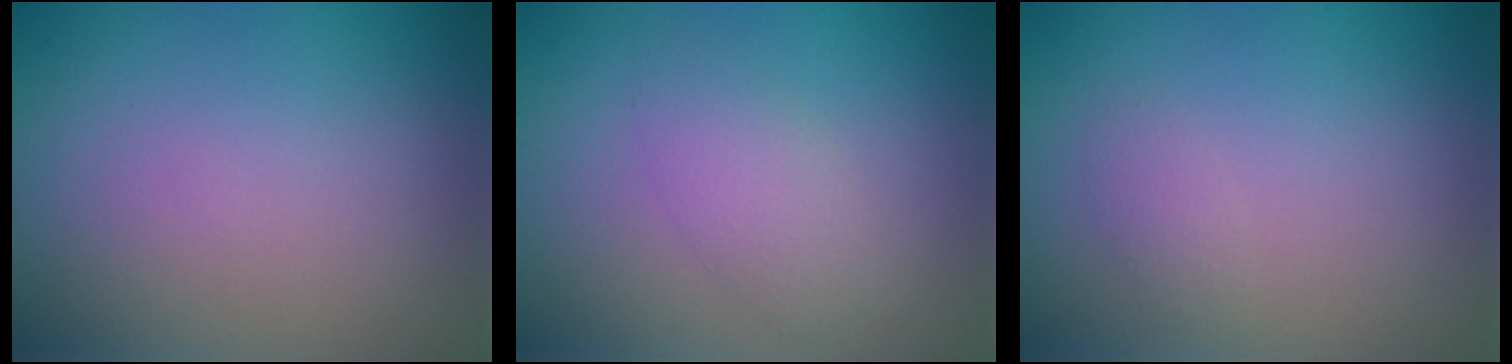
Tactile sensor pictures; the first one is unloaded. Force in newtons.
{"total": 2.4, "press": 2.4, "slide": 0.1}
{"total": 1.1, "press": 1.1, "slide": 0.0}